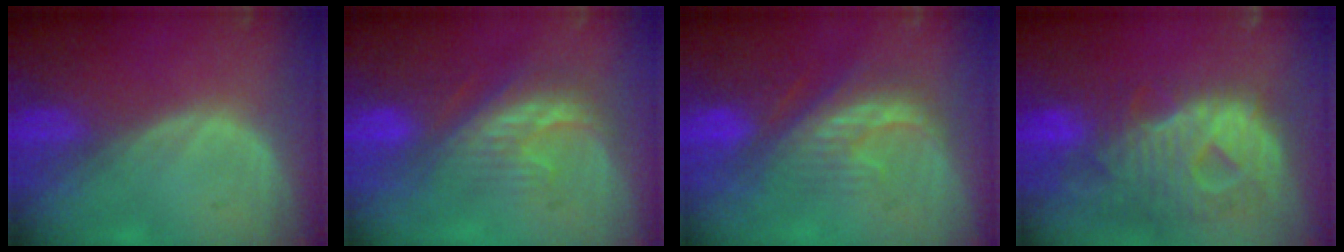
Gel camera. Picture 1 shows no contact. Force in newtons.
{"total": 8.3, "press": 7.2, "slide": 4.0}
{"total": 8.1, "press": 7.3, "slide": 3.3}
{"total": 12.8, "press": 10.9, "slide": 6.7}